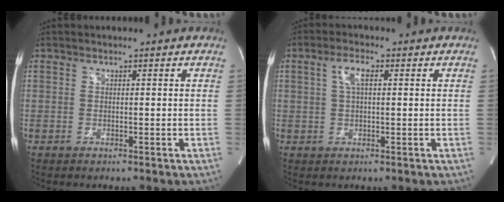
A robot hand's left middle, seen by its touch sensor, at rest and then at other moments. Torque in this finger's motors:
{"motor_torque": [0.77, 0.05, 0.22, 0.06]}